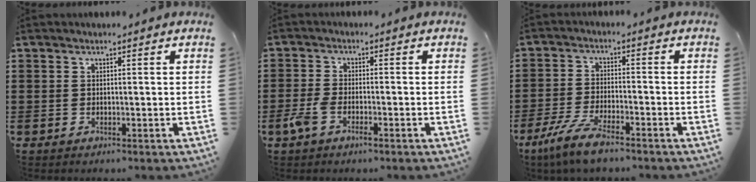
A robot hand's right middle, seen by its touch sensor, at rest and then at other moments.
{"total": 3.6, "force": [-1.7, 1.3, 2.9], "torque": [-0.076, -0.005, -0.039]}
{"total": 6.4, "force": [-4.8, 0.9, 4.0], "torque": [-0.099, -0.013, -0.097]}